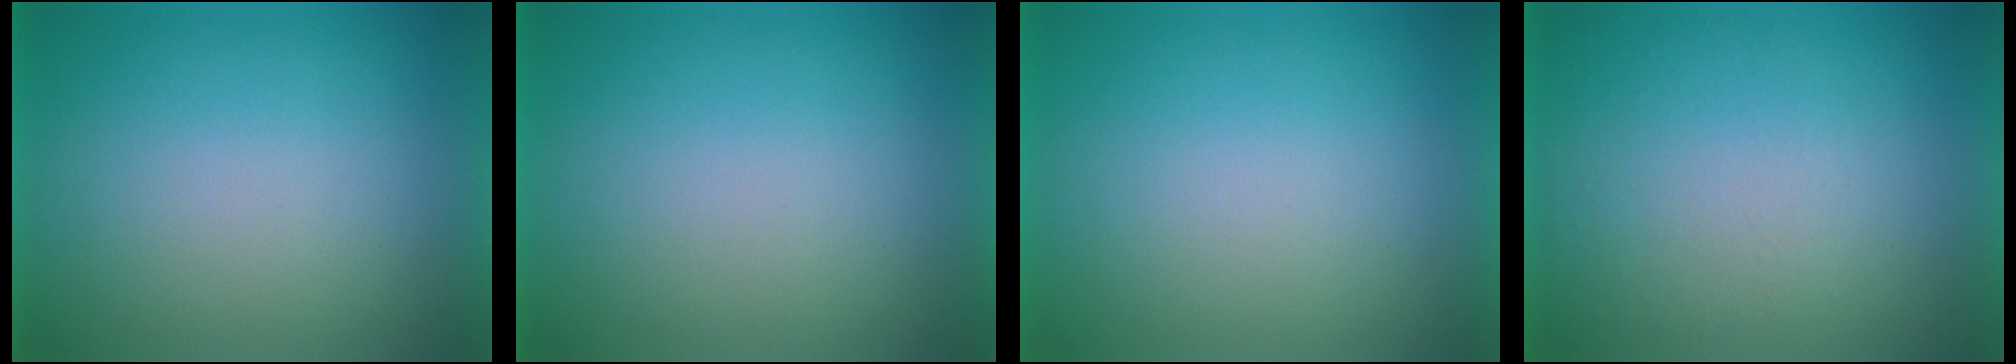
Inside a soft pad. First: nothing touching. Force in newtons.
{"total": 0.0}
{"total": 0.0}
{"total": 1.0}